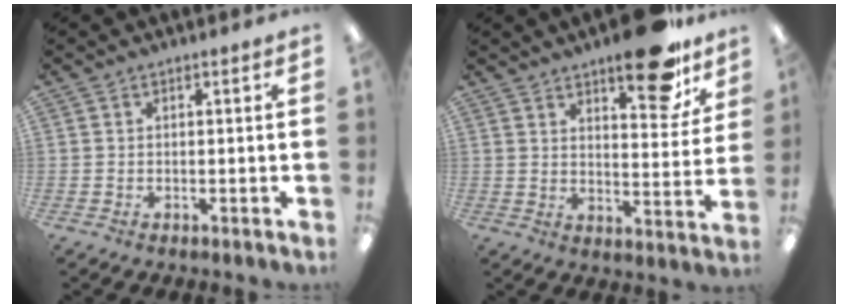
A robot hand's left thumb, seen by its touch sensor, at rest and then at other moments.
{"total": 15.3, "force": [10.9, 5.3, 9.3], "torque": [-0.103, -0.073, 0.176]}